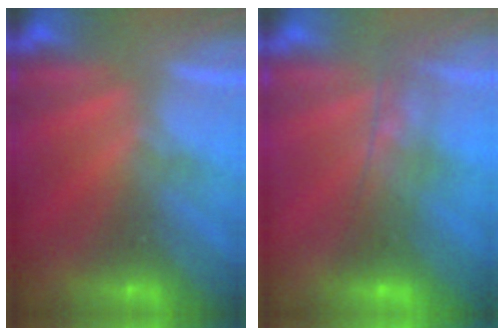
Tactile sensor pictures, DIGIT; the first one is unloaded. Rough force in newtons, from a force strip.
{"total": 9.7}